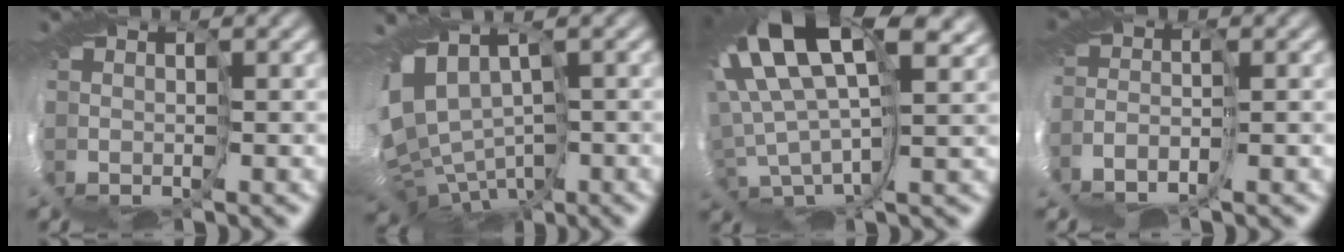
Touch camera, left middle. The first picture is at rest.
{"total": 5.6, "force": [-1.9, 3.0, 4.4], "torque": [-0.118, -0.005, -0.011]}
{"total": 11.2, "force": [5.7, 3.1, 9.1], "torque": [-0.235, 0.012, 0.114]}
{"total": 4.0, "force": [-3.6, -1.6, 0.4], "torque": [-0.052, -0.002, -0.060]}